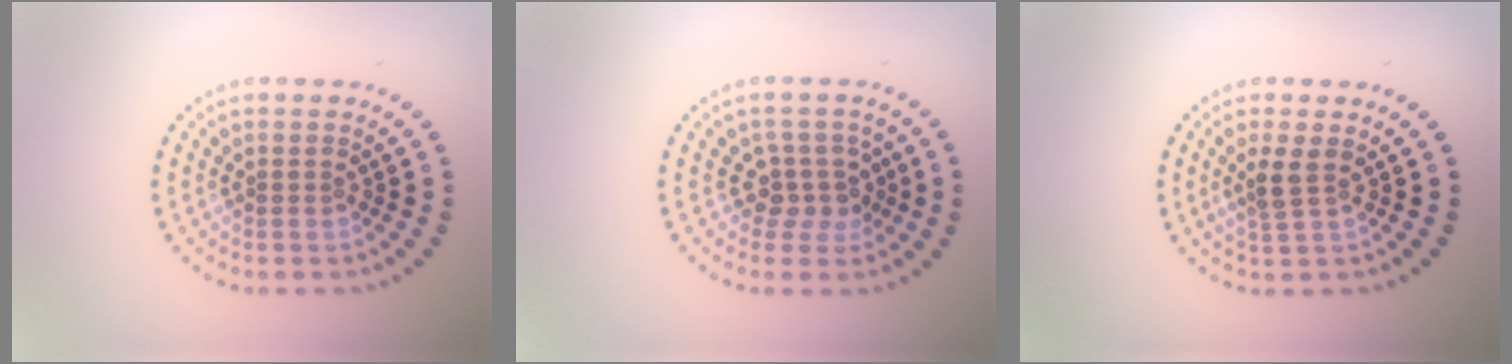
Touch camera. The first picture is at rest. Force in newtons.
{"total": 2.7, "press": 2.1, "slide": 1.7}
{"total": 2.0, "press": 1.7, "slide": 1.2}